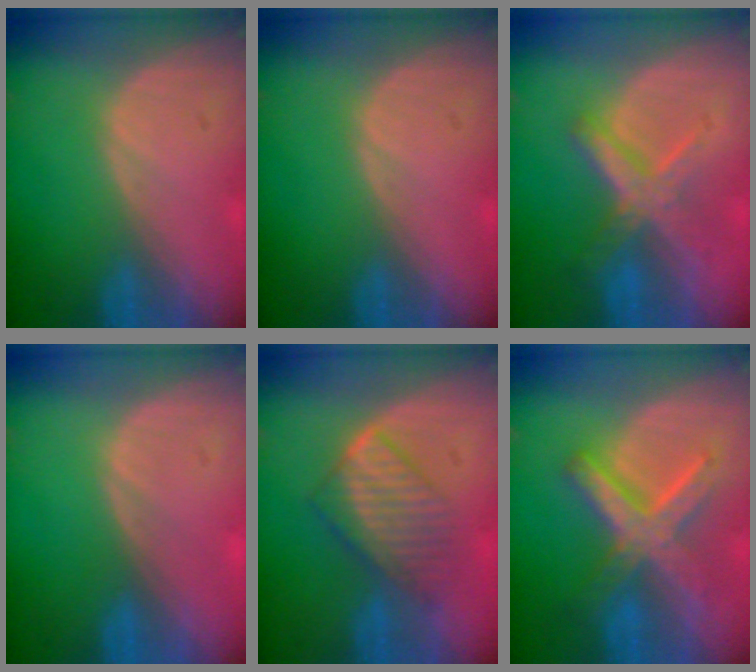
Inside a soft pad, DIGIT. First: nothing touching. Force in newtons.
{"total": 0.0}
{"total": 6.7, "press": 5.9, "slide": 3.2}
{"total": 0.0}
{"total": 6.3, "press": 6.2, "slide": 1.5}
{"total": 8.4, "press": 8.4, "slide": 0.8}